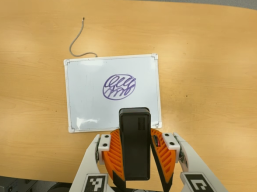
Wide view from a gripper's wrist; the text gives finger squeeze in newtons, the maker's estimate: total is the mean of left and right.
{"total": 7.4, "left": 6.4, "right": 8.4}